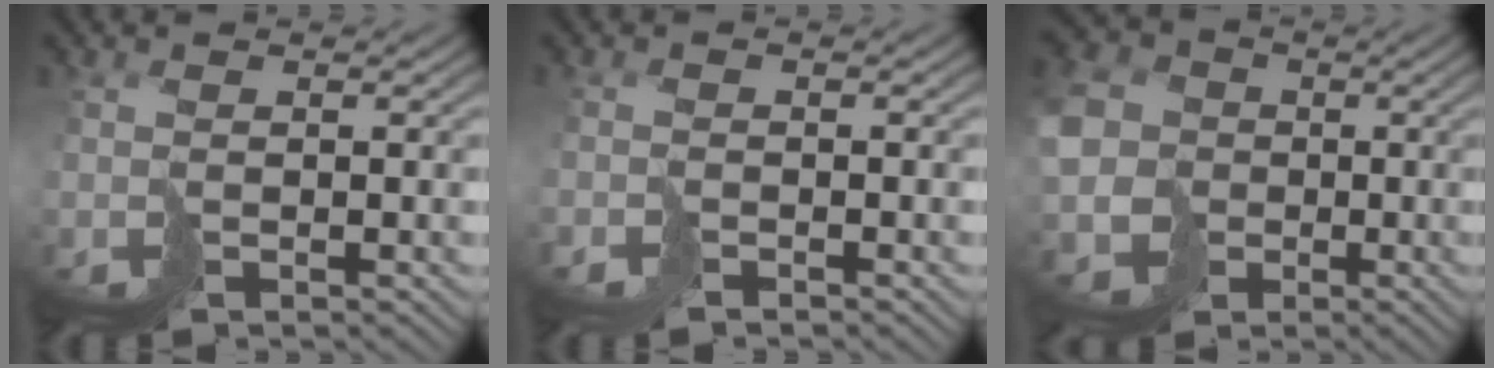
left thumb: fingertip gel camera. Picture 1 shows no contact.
{"total": 1.2, "force": [-1.1, 0.2, 0.1], "torque": [-0.005, -0.003, -0.027]}
{"total": 9.9, "force": [-1.1, 8.9, 4.2], "torque": [-0.133, -0.018, -0.022]}